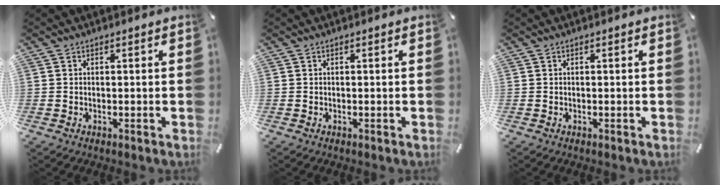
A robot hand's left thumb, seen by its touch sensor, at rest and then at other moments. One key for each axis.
{"total": 0.0}
{"total": 0.0}